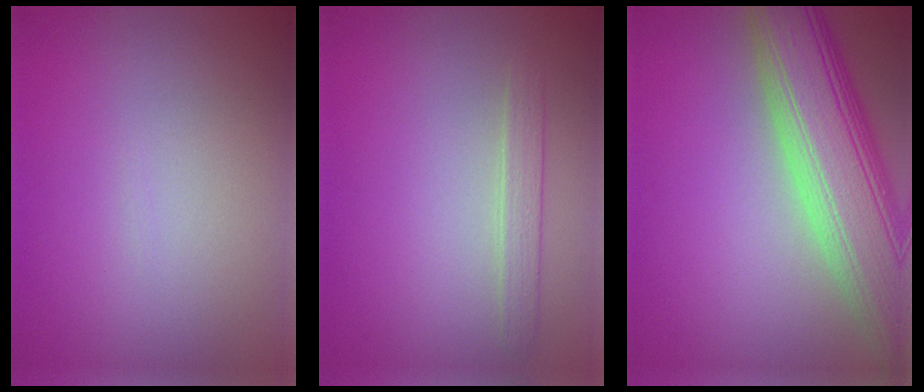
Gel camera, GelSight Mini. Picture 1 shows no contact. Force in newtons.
{"total": 1.5, "press": 1.5, "slide": 0.1}
{"total": 10.9, "press": 10.8, "slide": 0.8}